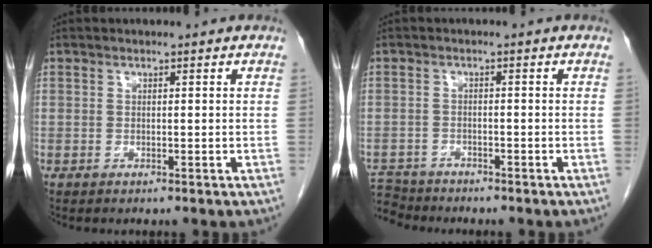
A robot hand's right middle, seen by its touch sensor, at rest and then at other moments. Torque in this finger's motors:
{"motor_torque": [-0.02, -0.27, 0.00, -0.02]}